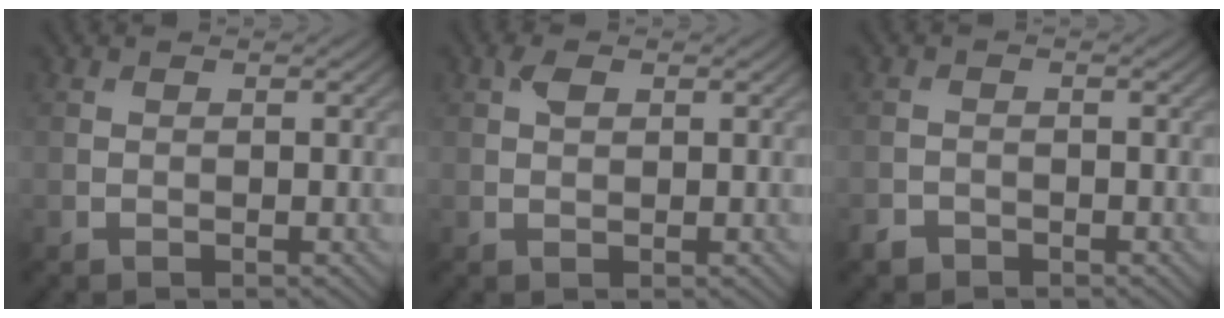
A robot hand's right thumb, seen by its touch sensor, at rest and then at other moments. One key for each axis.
{"total": 1.5, "fx": 0.6, "fy": 0.8, "fz": 1.1, "tx": -0.023, "ty": 0.003, "tz": 0.011}
{"total": 1.4, "fx": -1.2, "fy": 0.7, "fz": 0.2, "tx": -0.003, "ty": -0.001, "tz": -0.026}